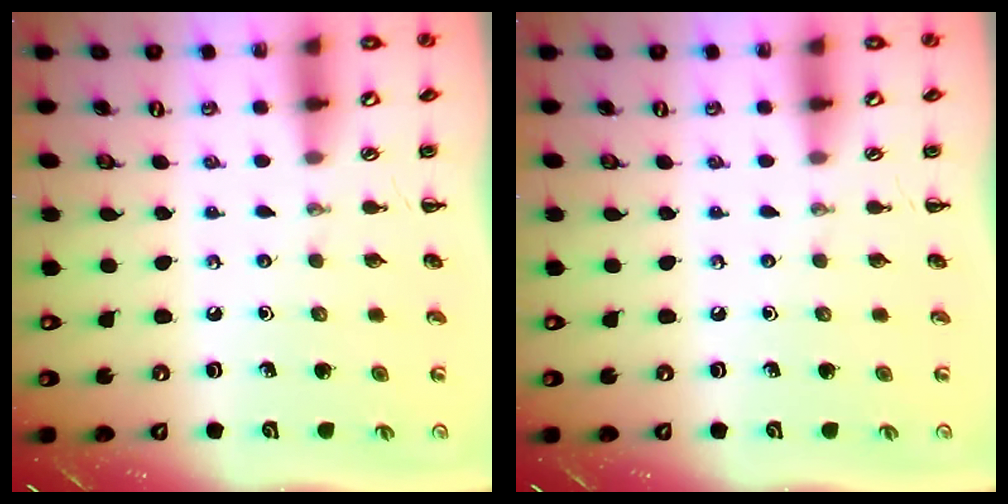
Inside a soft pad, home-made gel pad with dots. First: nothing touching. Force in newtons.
{"total": 0.0}